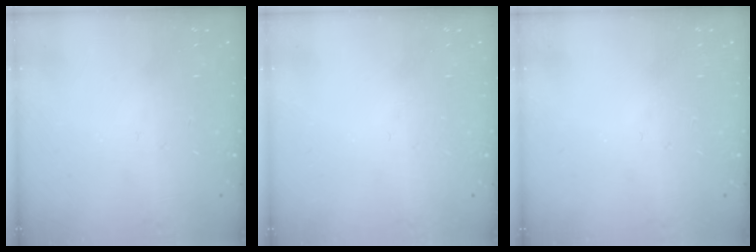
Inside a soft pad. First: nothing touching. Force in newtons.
{"total": 0.0}
{"total": 0.0}